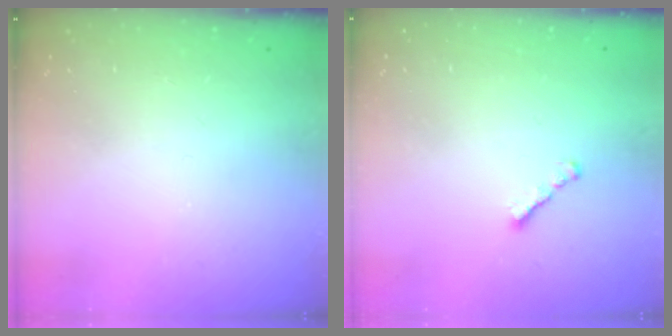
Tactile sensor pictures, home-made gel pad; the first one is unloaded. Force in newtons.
{"total": 1.8, "press": 1.7, "slide": 0.6}